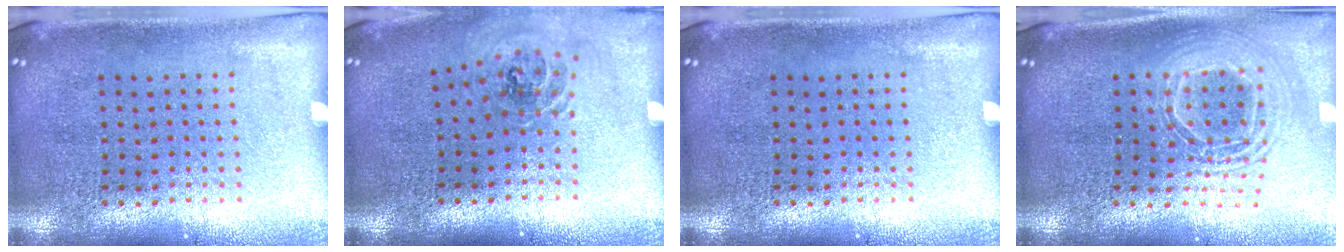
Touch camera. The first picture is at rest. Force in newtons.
{"total": 0.9, "press": 0.9, "slide": 0.1}
{"total": 0.0}
{"total": 2.0, "press": 1.6, "slide": 1.2}